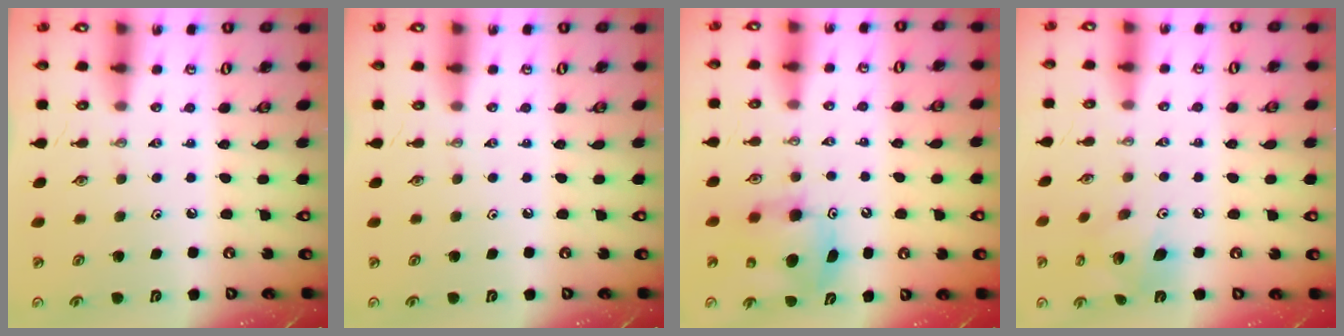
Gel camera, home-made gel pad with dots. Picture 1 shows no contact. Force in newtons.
{"total": 0.0}
{"total": 7.9, "press": 7.8, "slide": 0.3}
{"total": 10.5, "press": 10.5, "slide": 1.0}